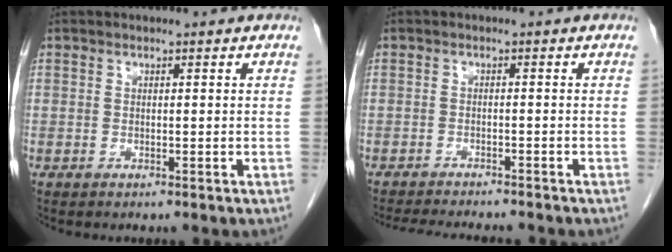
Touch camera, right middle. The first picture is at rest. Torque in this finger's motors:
{"motor_torque": [0.14, -0.14, 0.02, 0.01]}